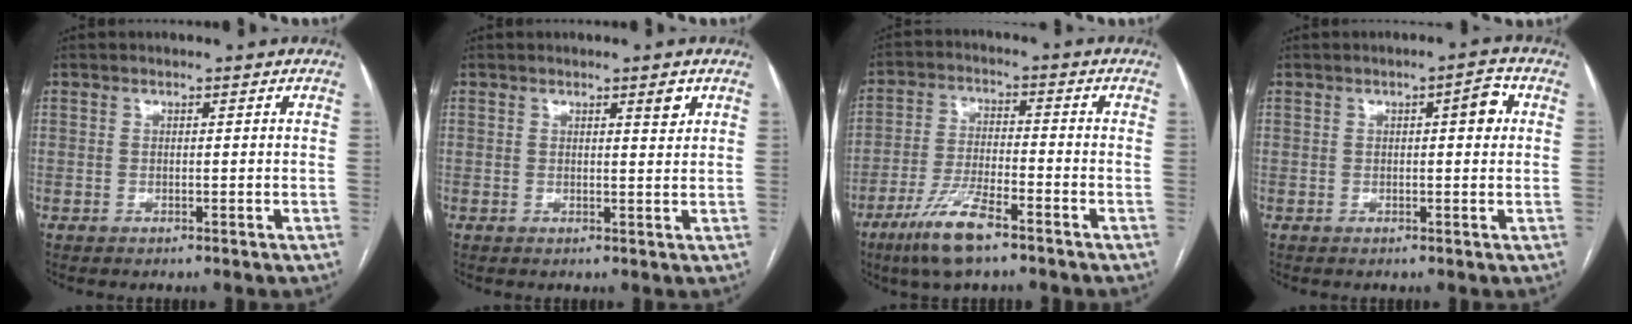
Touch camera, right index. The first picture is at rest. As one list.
[{"total": 1.9, "force": [1.1, 0.2, 1.5], "torque": [-0.022, -0.005, 0.016]}, {"total": 9.3, "force": [-6.2, 1.6, 6.8], "torque": [-0.138, -0.018, -0.115]}, {"total": 3.3, "force": [0.8, 0.8, 3.1], "torque": [-0.039, 0.007, 0.008]}]